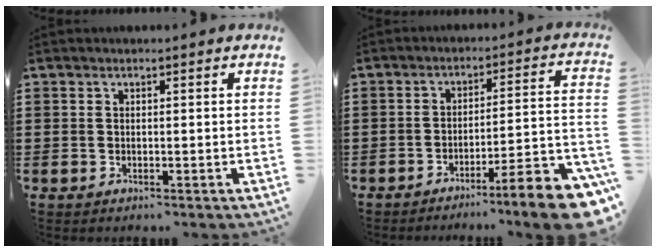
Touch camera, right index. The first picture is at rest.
{"total": 9.1, "force": [-6.9, 0.4, 5.9], "torque": [-0.083, 0.005, -0.132]}